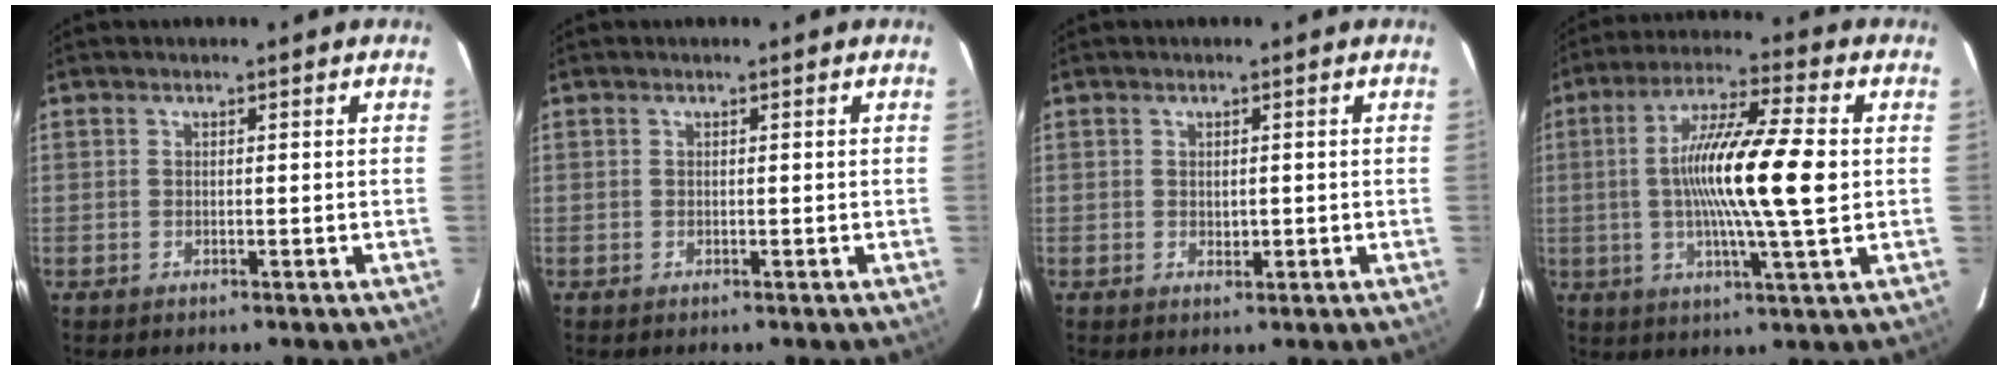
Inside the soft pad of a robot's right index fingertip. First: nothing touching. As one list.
[{"total": 0.0}, {"total": 1.2, "force": [0.0, 0.7, 1.0], "torque": [-0.015, -0.001, 0.004]}, {"total": 15.0, "force": [0.2, 0.4, 15.0], "torque": [-0.270, 0.001, -0.003]}]